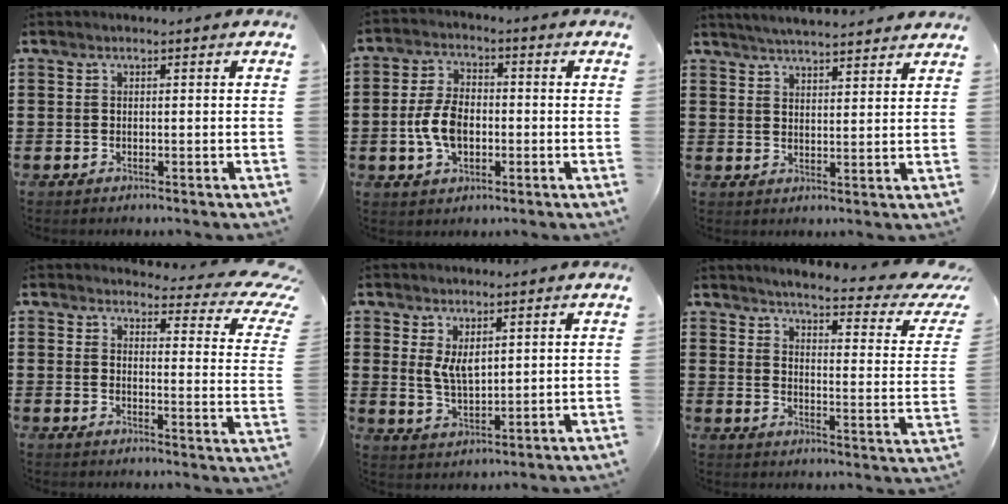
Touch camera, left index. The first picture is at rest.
{"total": 7.1, "force": [-1.4, 4.3, 5.6], "torque": [-0.133, 0.001, -0.032]}
{"total": 3.9, "force": [3.8, -0.3, 0.6], "torque": [-0.023, -0.014, 0.069]}
{"total": 4.6, "force": [3.8, 1.1, 2.3], "torque": [-0.040, -0.030, 0.059]}
{"total": 4.3, "force": [1.9, 2.0, 3.3], "torque": [-0.078, 0.001, 0.031]}
{"total": 4.1, "force": [3.4, -0.5, 2.4], "torque": [-0.049, -0.040, 0.045]}